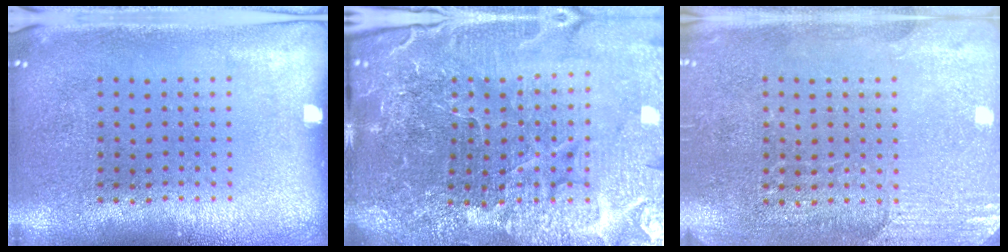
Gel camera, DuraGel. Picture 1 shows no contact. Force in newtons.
{"total": 6.1, "press": 5.5, "slide": 2.5}
{"total": 2.8, "press": 2.6, "slide": 1.0}